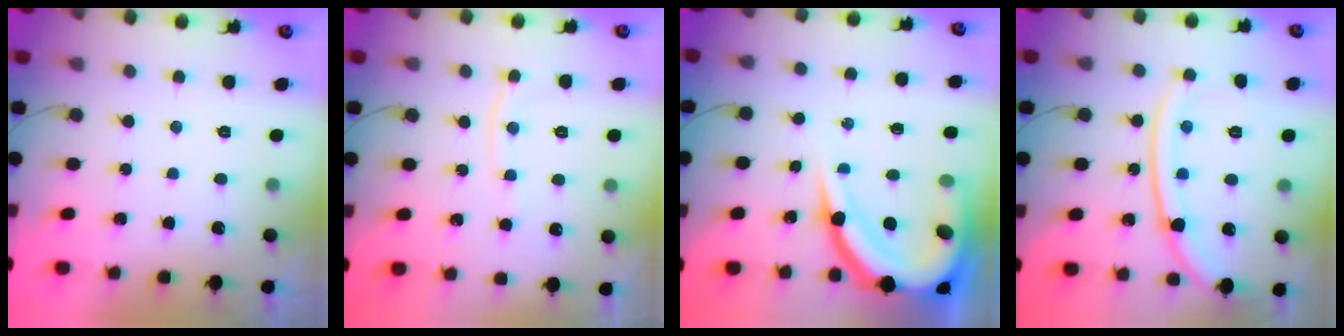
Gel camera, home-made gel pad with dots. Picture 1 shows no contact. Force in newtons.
{"total": 6.6, "press": 6.6, "slide": 0.9}
{"total": 17.9, "press": 17.8, "slide": 2.0}
{"total": 14.8, "press": 14.7, "slide": 1.4}